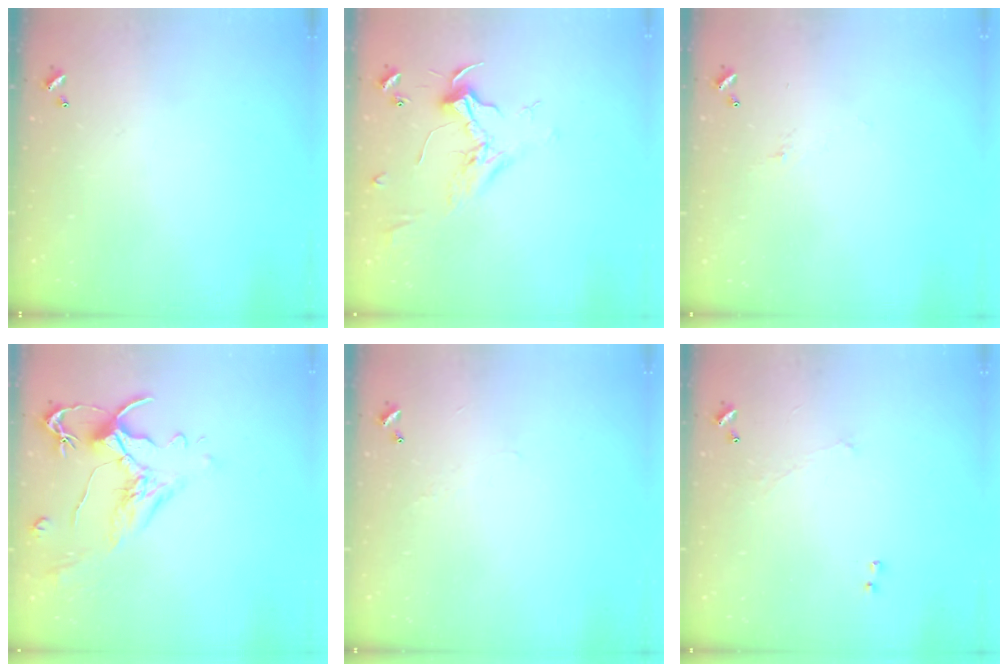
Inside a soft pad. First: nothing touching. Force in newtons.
{"total": 2.3, "press": 2.2, "slide": 0.6}
{"total": 0.8, "press": 0.5, "slide": 0.6}
{"total": 1.6, "press": 1.0, "slide": 1.2}
{"total": 0.9, "press": 0.8, "slide": 0.5}
{"total": 0.9, "press": 0.7, "slide": 0.7}